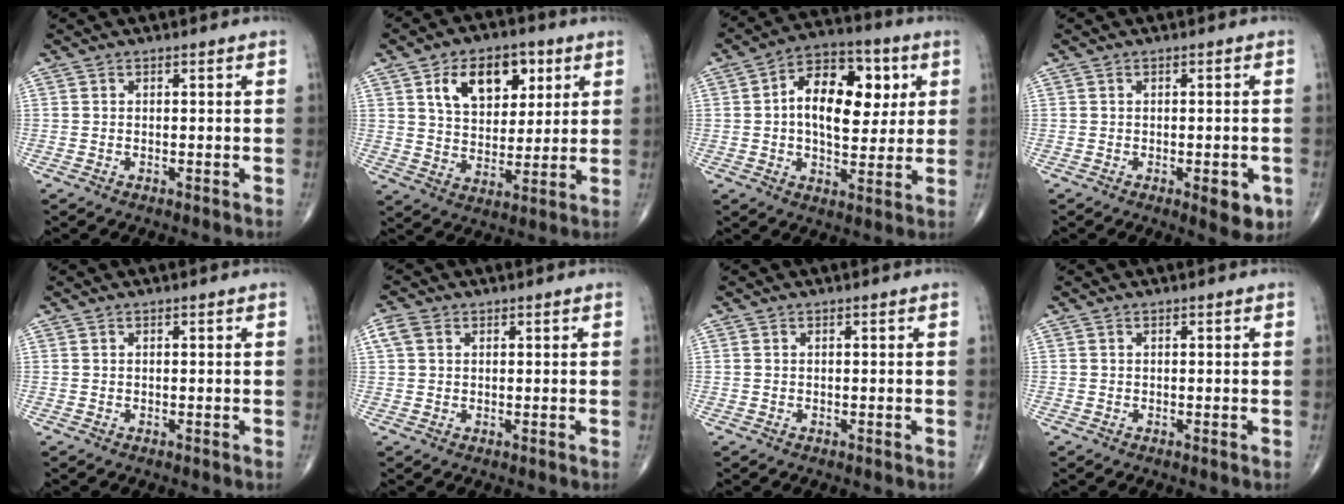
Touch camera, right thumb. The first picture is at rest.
{"total": 13.2, "force": [5.4, 8.4, 8.6], "torque": [-0.095, -0.015, 0.094]}
{"total": 15.4, "force": [2.8, 9.1, 12.1], "torque": [-0.154, 0.009, 0.037]}
{"total": 5.0, "force": [-1.9, 2.0, 4.2], "torque": [-0.039, -0.001, -0.017]}
{"total": 0.0}
{"total": 2.9, "force": [1.0, 2.2, 1.6], "torque": [-0.039, 0.012, 0.022]}
{"total": 0.0}
{"total": 0.0}